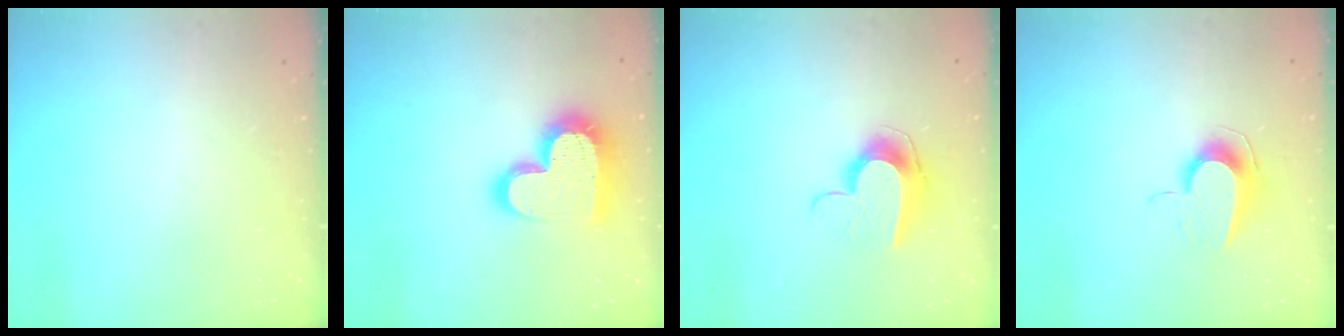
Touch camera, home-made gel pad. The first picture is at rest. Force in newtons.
{"total": 19.5, "press": 19.5, "slide": 1.5}
{"total": 10.1, "press": 10.1, "slide": 0.6}
{"total": 9.8, "press": 9.8, "slide": 0.1}